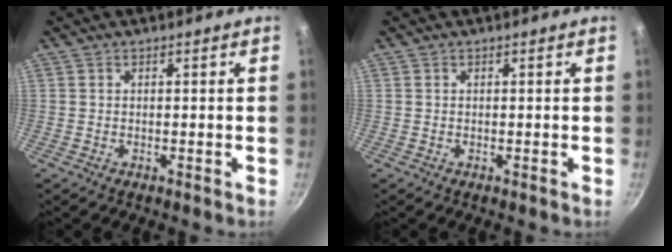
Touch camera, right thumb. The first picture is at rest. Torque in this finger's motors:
{"motor_torque": [-0.11, 0.11, -0.18, 0.07, 0.01]}